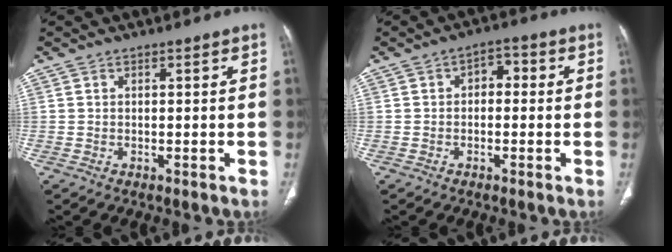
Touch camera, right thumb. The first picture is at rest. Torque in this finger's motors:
{"motor_torque": [-0.55, 0.25, -0.19, 0.03, 0.09]}